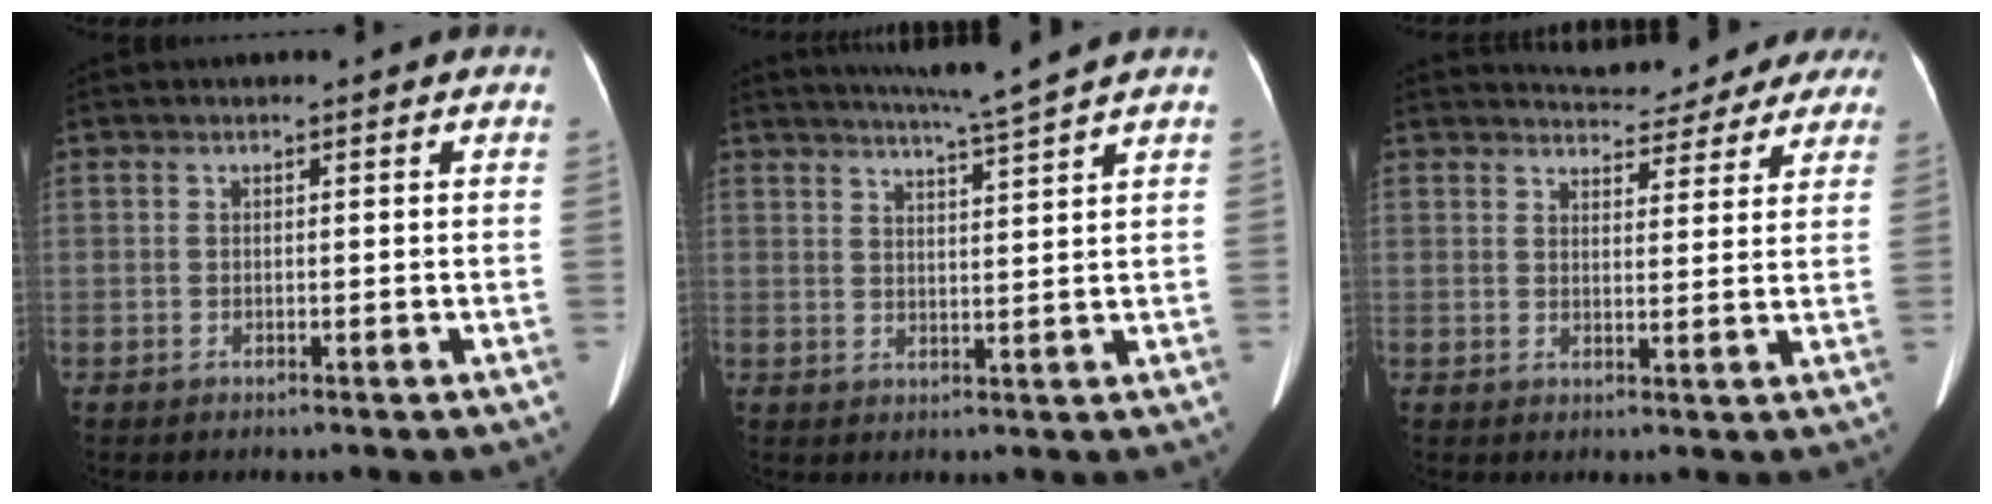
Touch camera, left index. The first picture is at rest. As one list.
[{"total": 7.4, "force": [6.4, -1.9, 3.0], "torque": [-0.051, -0.005, 0.099]}, {"total": 11.9, "force": [11.1, 3.6, 2.2], "torque": [-0.005, 0.006, 0.118]}]